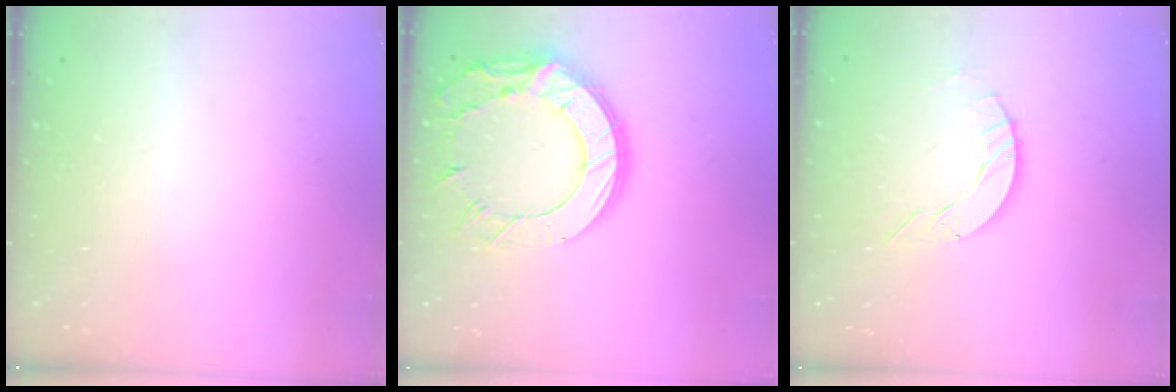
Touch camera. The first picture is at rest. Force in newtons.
{"total": 17.6, "press": 17.5, "slide": 1.2}
{"total": 5.5, "press": 5.5, "slide": 0.2}